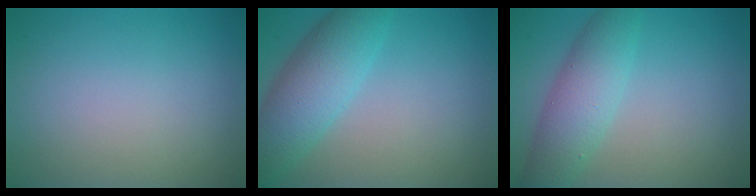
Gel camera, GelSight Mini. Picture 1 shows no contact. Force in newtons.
{"total": 5.7, "press": 5.7, "slide": 0.2}
{"total": 4.7, "press": 4.7, "slide": 0.3}